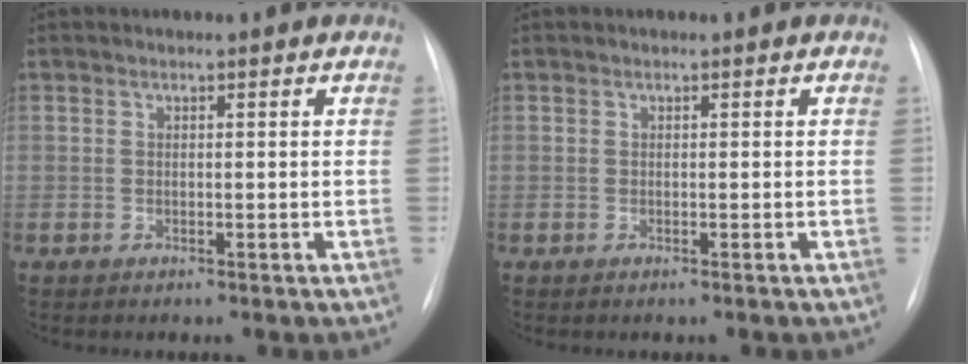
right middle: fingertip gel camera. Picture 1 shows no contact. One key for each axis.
{"total": 0.0}